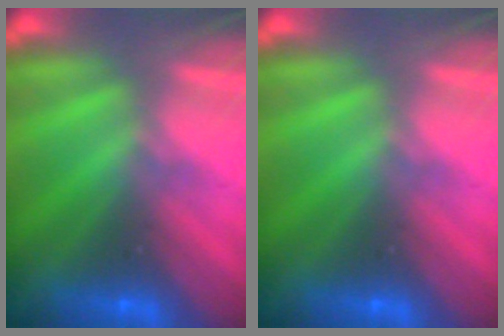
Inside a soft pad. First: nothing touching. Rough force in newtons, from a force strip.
{"total": 0.0}